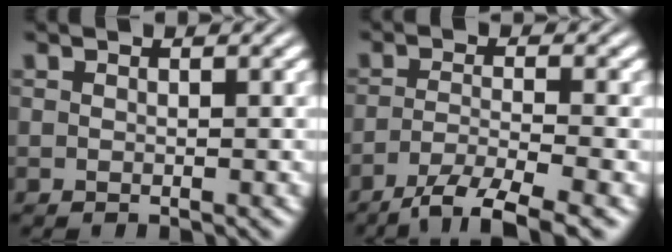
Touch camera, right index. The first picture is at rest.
{"total": 6.2, "force": [-4.7, 1.1, 4.0], "torque": [-0.056, -0.020, -0.062]}